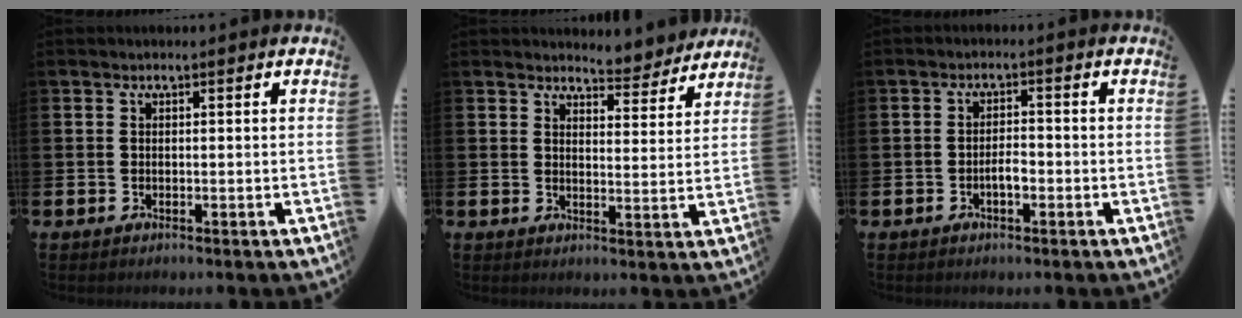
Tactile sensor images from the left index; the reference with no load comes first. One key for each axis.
{"total": 4.9, "fx": 4.8, "fy": 0.9, "fz": 0.1, "tx": 0.000, "ty": -0.040, "tz": 0.083}
{"total": 2.1, "fx": -0.8, "fy": 1.0, "fz": 1.7, "tx": -0.031, "ty": 0.005, "tz": -0.017}